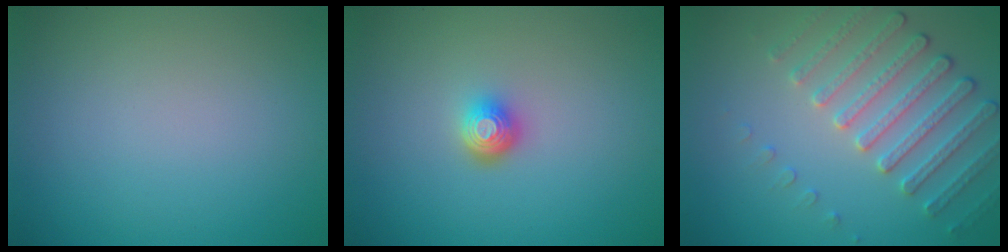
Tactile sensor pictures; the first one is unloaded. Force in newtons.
{"total": 2.0, "press": 1.5, "slide": 1.3}
{"total": 4.0, "press": 3.7, "slide": 1.4}